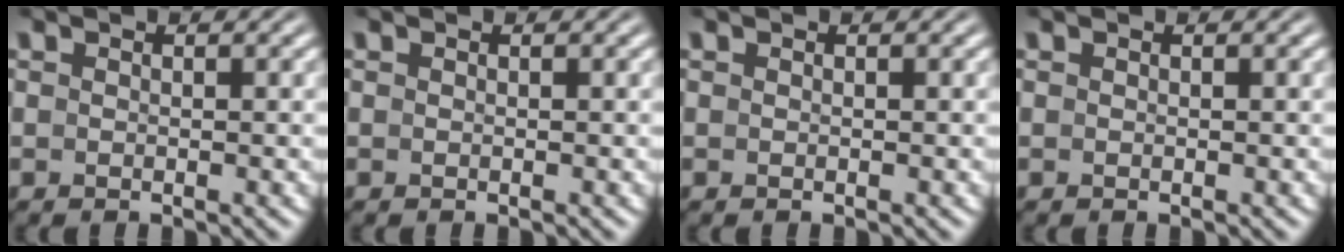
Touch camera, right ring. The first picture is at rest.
{"total": 0.0}
{"total": 0.0}
{"total": 0.0}